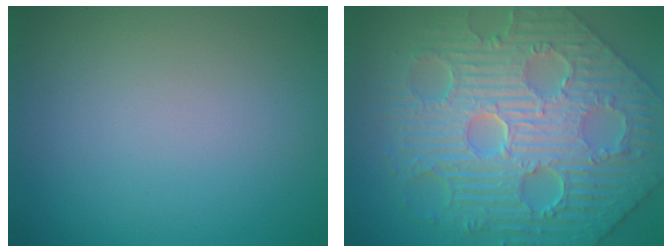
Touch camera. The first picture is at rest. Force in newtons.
{"total": 11.5, "press": 8.1, "slide": 8.1}